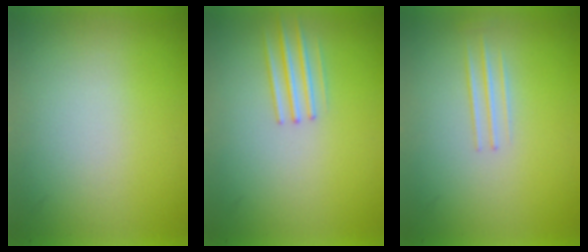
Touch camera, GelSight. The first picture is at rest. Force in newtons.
{"total": 1.7}
{"total": 1.4}